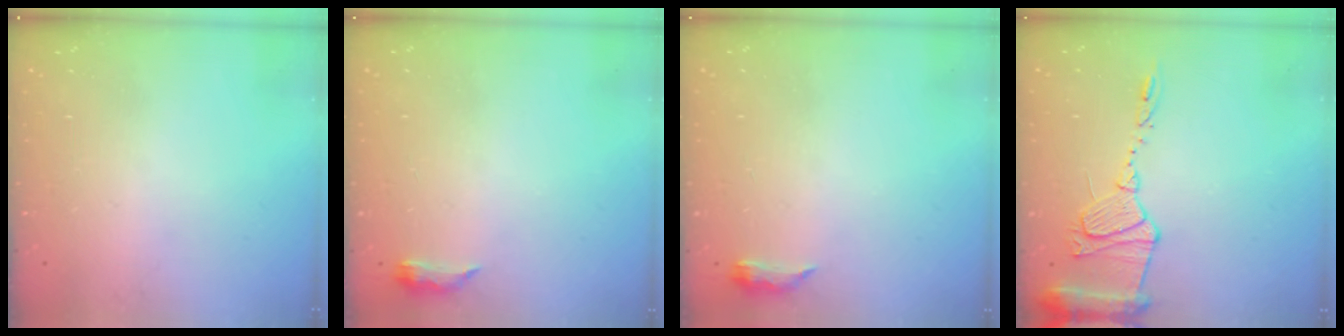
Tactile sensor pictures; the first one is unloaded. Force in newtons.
{"total": 4.2, "press": 3.6, "slide": 2.0}
{"total": 4.2, "press": 3.6, "slide": 2.0}
{"total": 13.7, "press": 13.6, "slide": 1.8}